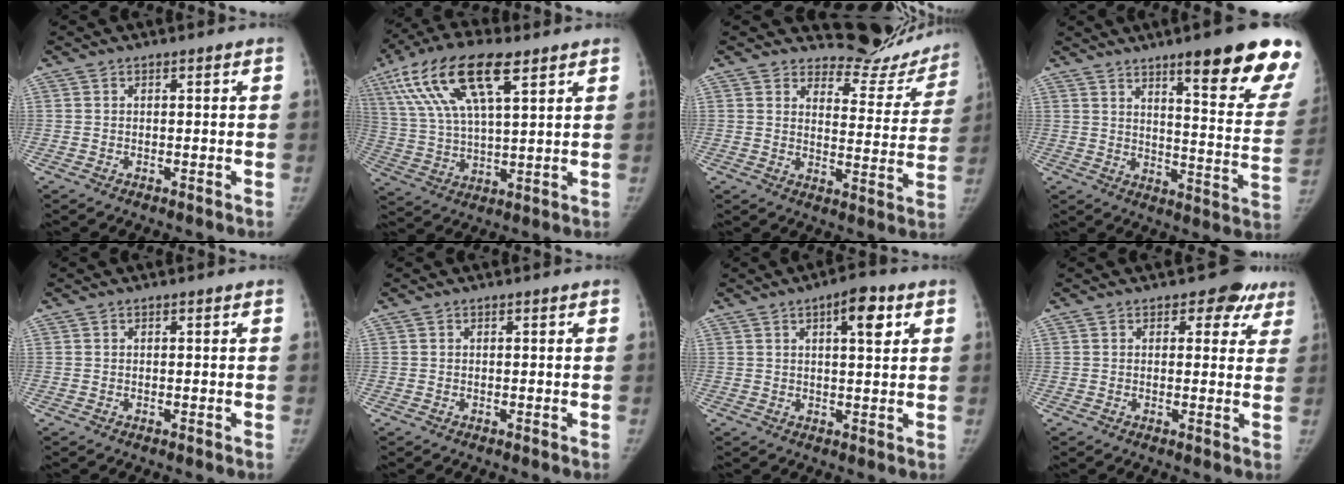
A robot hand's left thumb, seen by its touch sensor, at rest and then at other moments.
{"total": 18.4, "force": [9.0, 6.7, 14.6], "torque": [-0.284, -0.001, 0.167]}
{"total": 14.2, "force": [13.5, 4.4, 1.0], "torque": [0.039, -0.133, 0.152]}
{"total": 20.8, "force": [13.3, 3.0, 15.7], "torque": [-0.179, -0.072, 0.177]}
{"total": 0.0}
{"total": 0.0}
{"total": 6.3, "force": [2.7, 2.2, 5.3], "torque": [-0.063, -0.007, 0.034]}
{"total": 5.8, "force": [3.6, 3.9, 2.3], "torque": [0.014, -0.013, 0.031]}